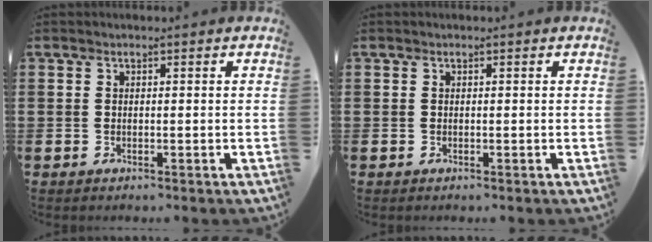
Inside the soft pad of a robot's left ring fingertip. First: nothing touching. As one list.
[{"total": 0.0}]